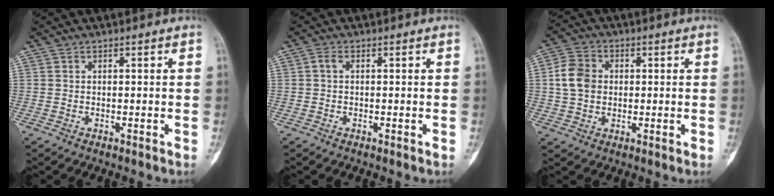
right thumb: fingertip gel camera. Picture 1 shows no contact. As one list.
[{"total": 1.1, "force": [0.1, 0.6, 0.9], "torque": [-0.017, 0.002, -0.003]}, {"total": 7.5, "force": [0.7, 6.0, 4.4], "torque": [-0.073, 0.008, 0.009]}]